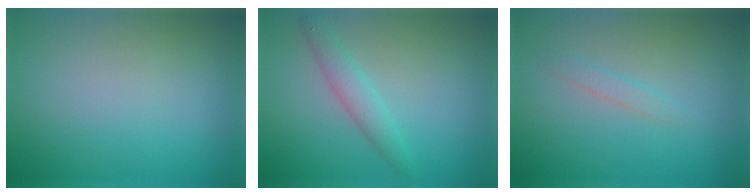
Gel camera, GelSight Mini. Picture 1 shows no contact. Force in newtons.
{"total": 2.1, "press": 2.1, "slide": 0.0}
{"total": 1.0, "press": 1.0, "slide": 0.1}